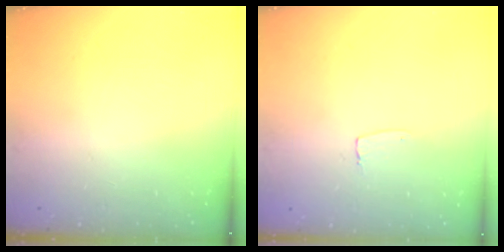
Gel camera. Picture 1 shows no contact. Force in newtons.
{"total": 3.5, "press": 3.5, "slide": 0.2}